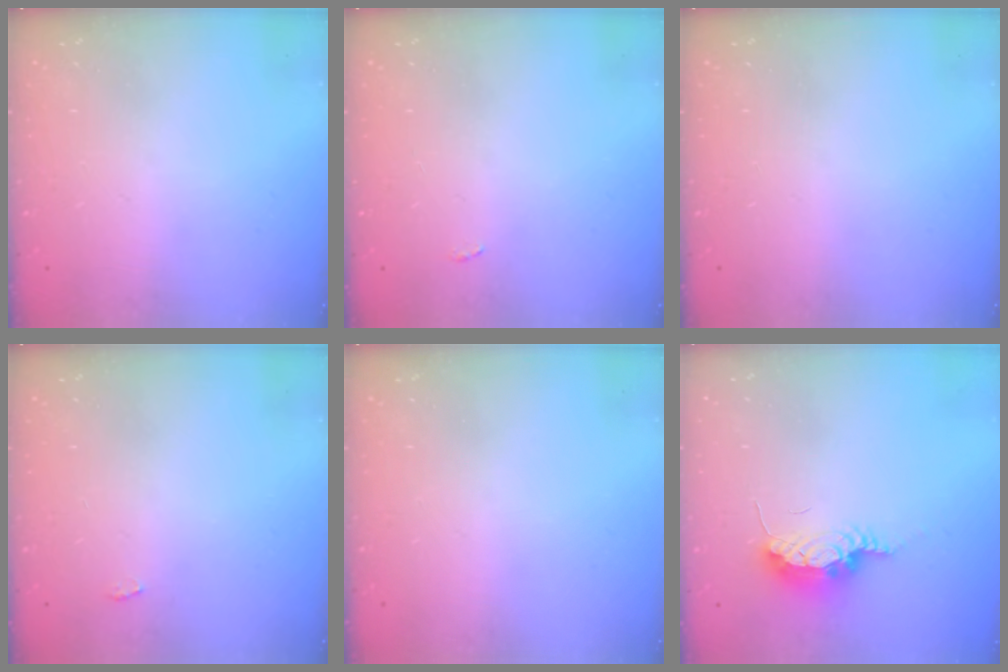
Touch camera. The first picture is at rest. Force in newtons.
{"total": 2.0, "press": 2.0, "slide": 0.3}
{"total": 0.0}
{"total": 2.2, "press": 2.1, "slide": 0.3}
{"total": 0.0}
{"total": 7.8, "press": 7.6, "slide": 1.9}